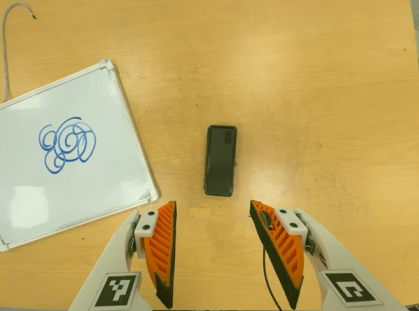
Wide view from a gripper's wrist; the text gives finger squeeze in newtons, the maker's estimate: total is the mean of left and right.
{"total": 0.0}